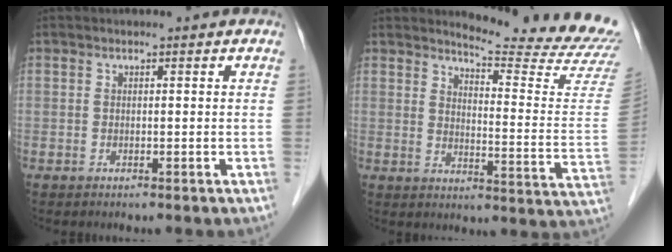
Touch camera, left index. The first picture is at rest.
{"total": 17.2, "force": [16.7, -1.4, 3.9], "torque": [-0.059, -0.141, 0.188]}